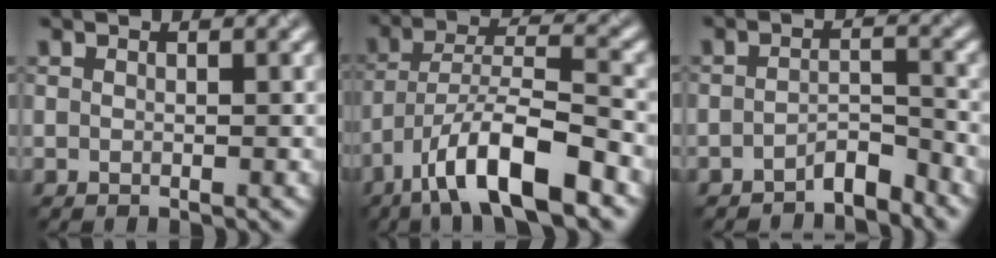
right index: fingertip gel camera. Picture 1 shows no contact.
{"total": 9.3, "force": [-5.6, 2.3, 7.1], "torque": [-0.117, 0.013, -0.099]}
{"total": 2.5, "force": [-2.2, 0.7, 1.1], "torque": [-0.015, 0.010, -0.041]}